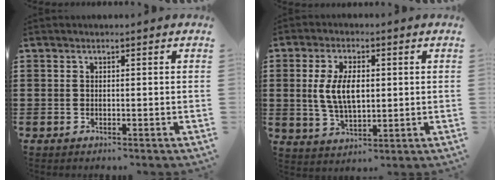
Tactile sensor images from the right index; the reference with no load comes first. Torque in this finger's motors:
{"motor_torque": [1.11, -0.08, 0.50, 0.21]}